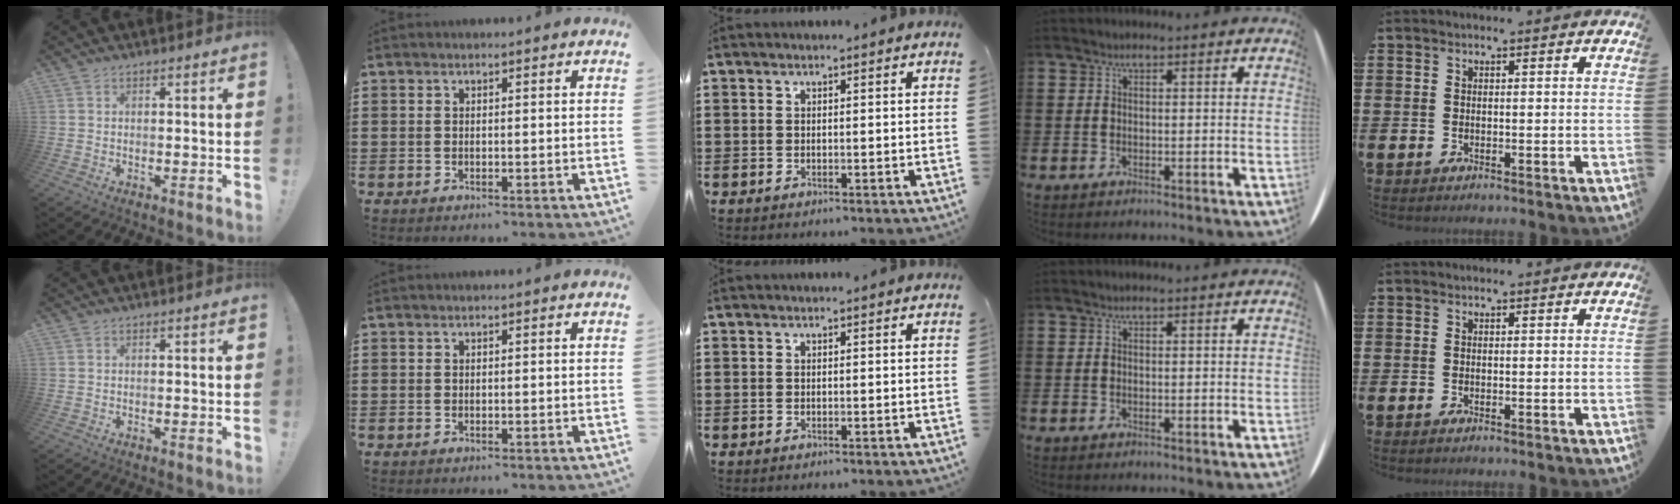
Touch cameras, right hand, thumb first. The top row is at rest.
{}